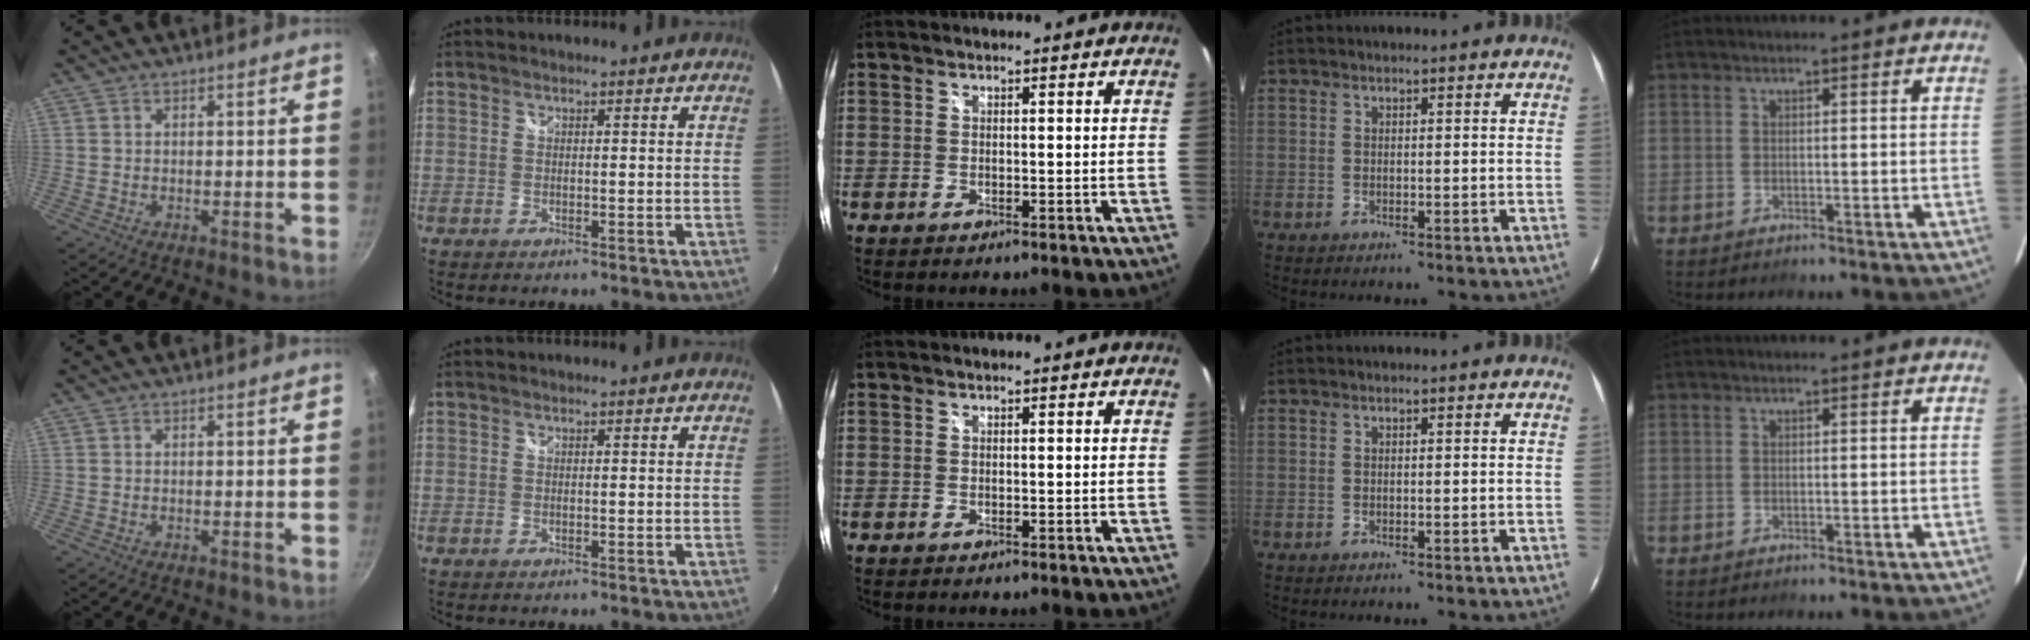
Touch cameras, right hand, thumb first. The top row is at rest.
{}